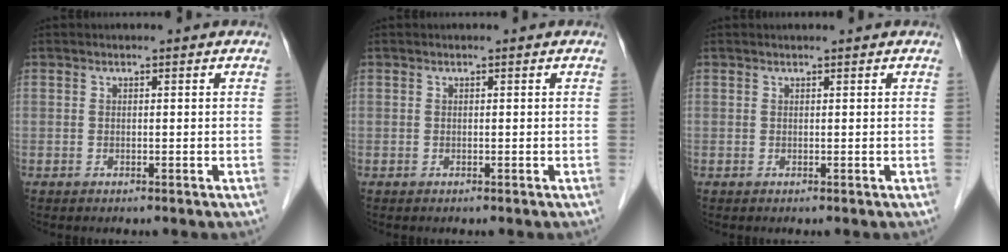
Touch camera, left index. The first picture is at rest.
{"total": 0.0}
{"total": 0.7, "force": [0.7, 0.0, 0.2], "torque": [-0.006, 0.008, 0.013]}